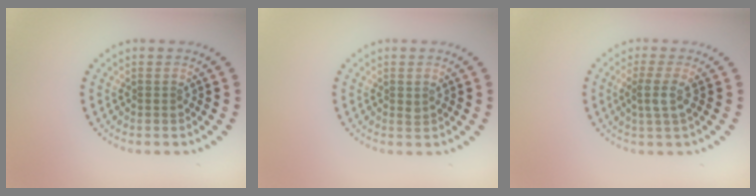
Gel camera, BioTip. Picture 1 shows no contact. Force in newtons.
{"total": 0.5, "press": 0.5, "slide": 0.2}
{"total": 2.0, "press": 1.5, "slide": 1.3}